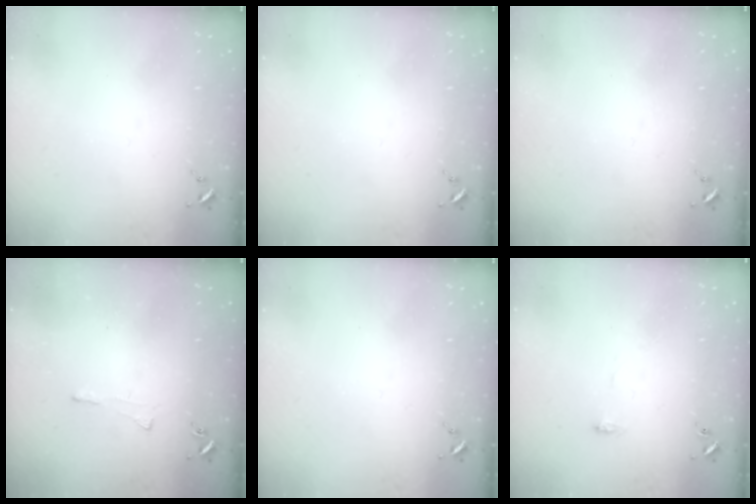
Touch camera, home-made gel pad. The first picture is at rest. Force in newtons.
{"total": 0.0}
{"total": 0.0}
{"total": 3.0, "press": 2.9, "slide": 0.5}
{"total": 0.0}
{"total": 4.4, "press": 4.4, "slide": 0.4}